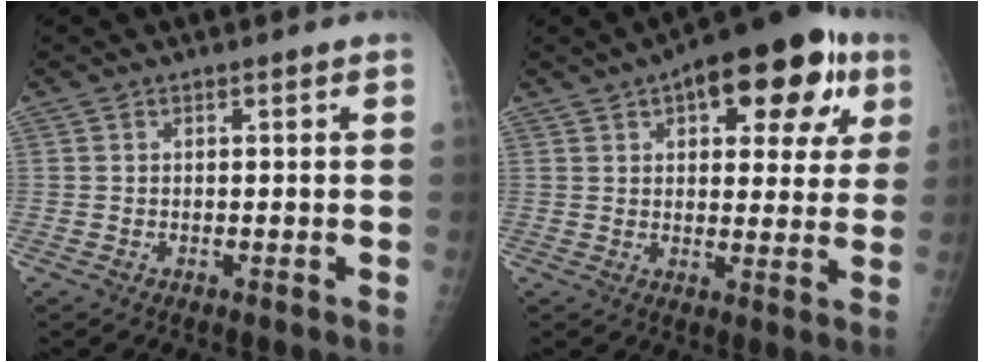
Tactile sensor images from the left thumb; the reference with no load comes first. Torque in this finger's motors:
{"motor_torque": [0.33, 0.51, 0.15, -0.23, 0.26]}